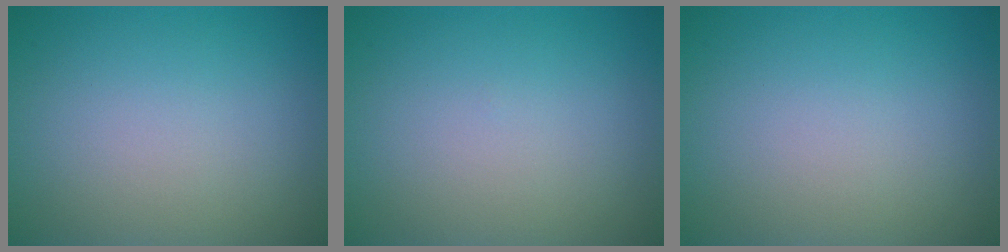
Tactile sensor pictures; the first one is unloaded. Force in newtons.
{"total": 0.0}
{"total": 0.0}